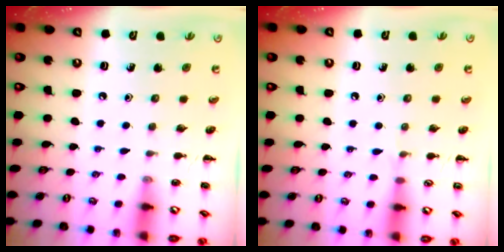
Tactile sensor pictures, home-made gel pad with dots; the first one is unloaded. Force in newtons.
{"total": 3.4, "press": 3.2, "slide": 1.3}